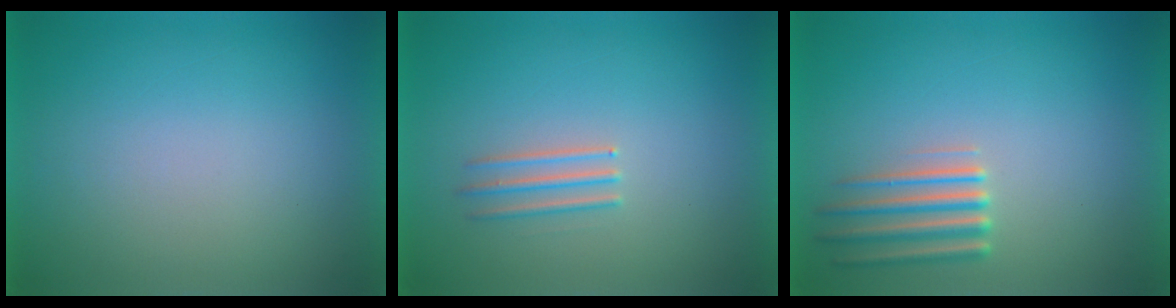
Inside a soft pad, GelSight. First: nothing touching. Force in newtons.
{"total": 2.7}
{"total": 2.3}